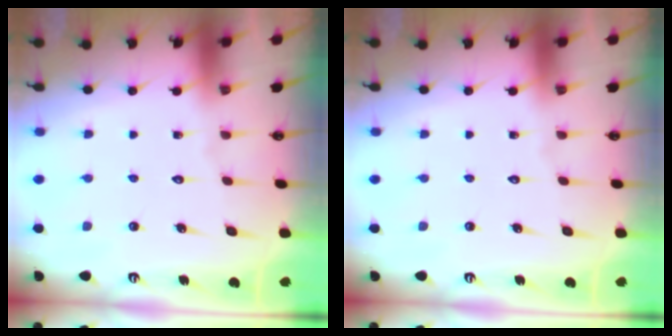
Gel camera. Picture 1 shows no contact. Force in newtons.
{"total": 0.0}